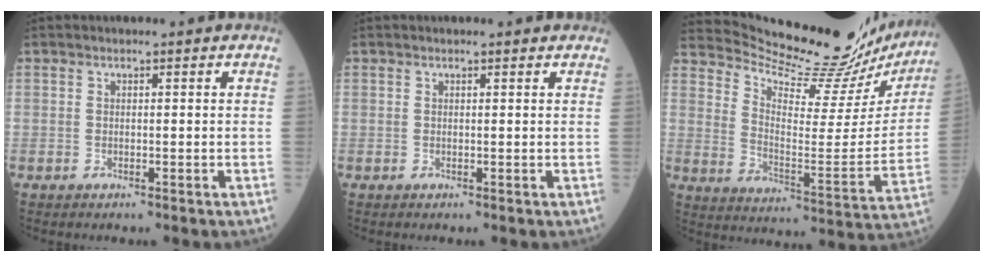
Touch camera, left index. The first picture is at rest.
{"total": 1.0, "force": [0.9, 0.2, 0.4], "torque": [-0.011, 0.002, 0.005]}
{"total": 22.9, "force": [22.1, 2.8, 5.2], "torque": [-0.097, -0.095, 0.291]}